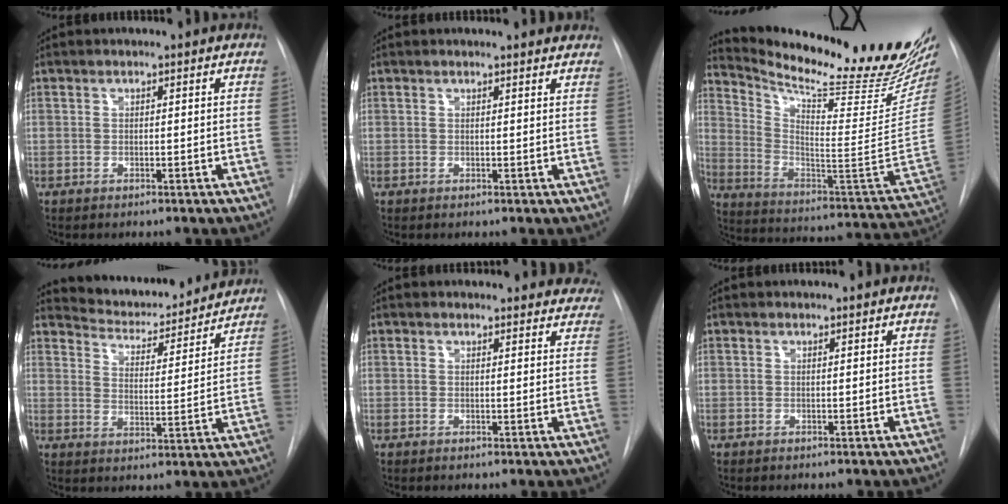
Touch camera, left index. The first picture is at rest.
{"total": 4.3, "force": [4.2, 0.6, 0.8], "torque": [-0.008, -0.002, 0.029]}
{"total": 28.1, "force": [24.2, 1.9, 14.2], "torque": [-0.234, -0.108, 0.338]}
{"total": 13.7, "force": [13.2, 2.5, 2.8], "torque": [-0.034, -0.019, 0.181]}
{"total": 13.2, "force": [12.5, 3.9, 2.1], "torque": [0.007, -0.020, 0.115]}
{"total": 1.2, "force": [1.2, -0.1, 0.1], "torque": [-0.009, 0.005, 0.013]}